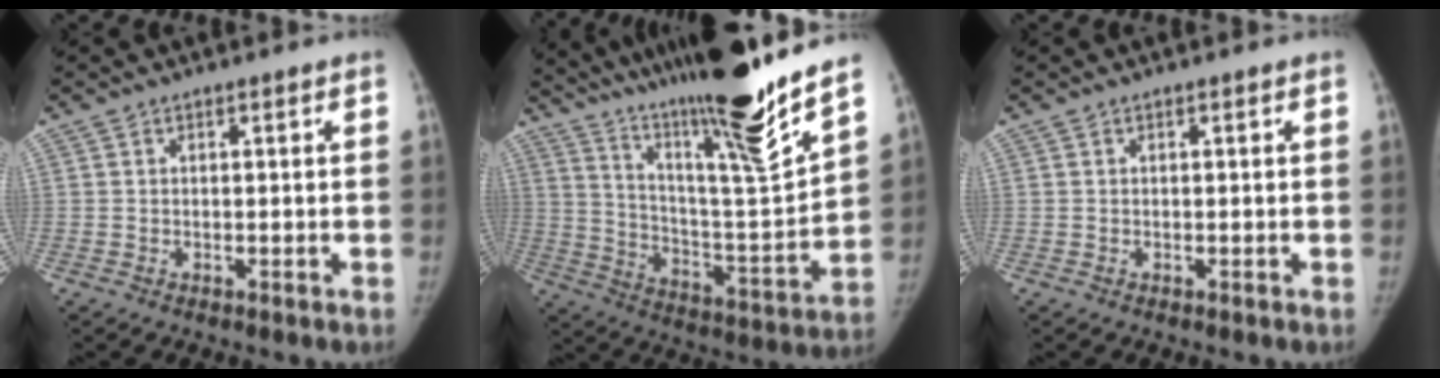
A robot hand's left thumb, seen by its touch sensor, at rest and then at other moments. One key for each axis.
{"total": 26.2, "fx": 20.5, "fy": 0.8, "fz": 16.3, "tx": -0.249, "ty": -0.119, "tz": 0.334}
{"total": 0.0}